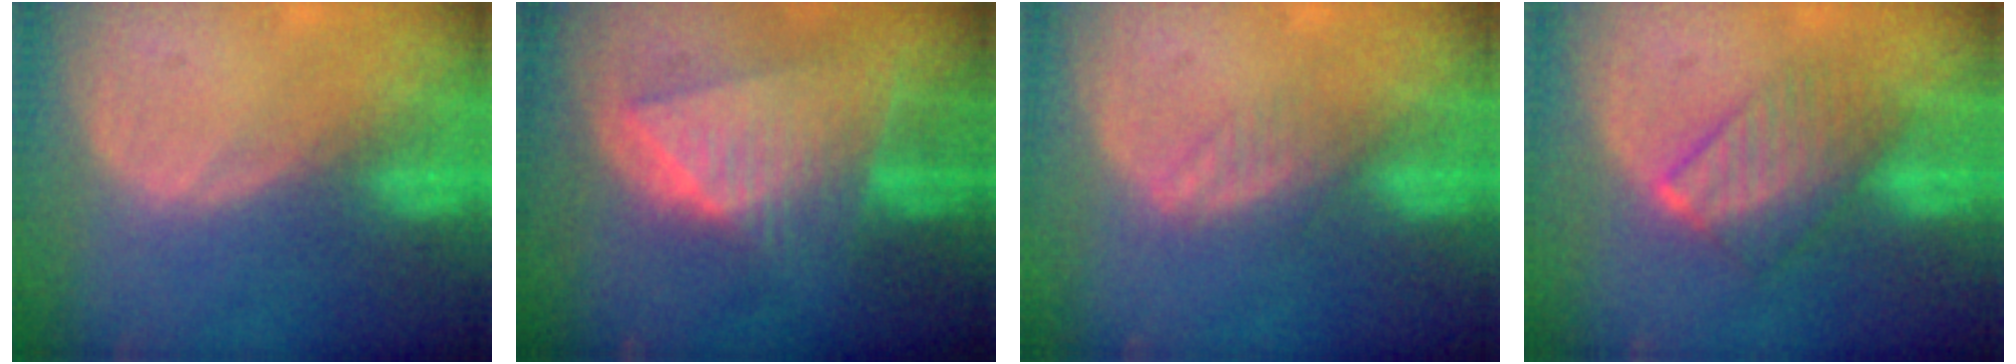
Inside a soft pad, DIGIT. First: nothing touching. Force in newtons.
{"total": 8.8, "press": 7.9, "slide": 3.9}
{"total": 2.3, "press": 2.3, "slide": 0.1}
{"total": 6.4, "press": 6.4, "slide": 0.8}